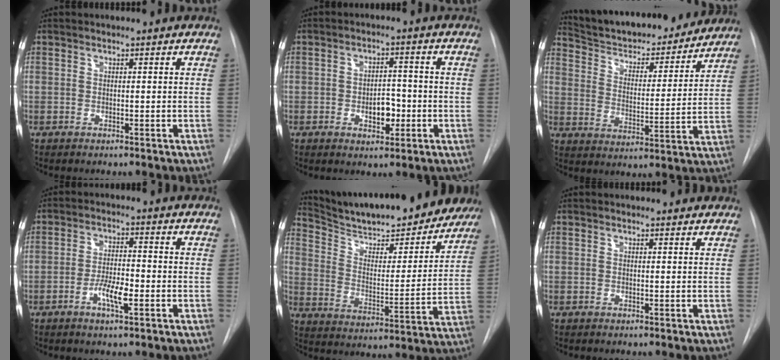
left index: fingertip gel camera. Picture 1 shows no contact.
{"total": 4.8, "force": [-1.3, 2.6, 3.7], "torque": [-0.052, 0.006, -0.015]}
{"total": 21.1, "force": [19.4, 4.7, 6.9], "torque": [-0.106, -0.004, 0.283]}
{"total": 5.0, "force": [-2.0, 1.2, 4.5], "torque": [-0.086, 0.000, -0.036]}
{"total": 25.6, "force": [22.9, 5.2, 10.3], "torque": [-0.165, -0.029, 0.319]}
{"total": 2.4, "force": [2.3, 0.7, 0.3], "torque": [-0.010, 0.010, 0.017]}